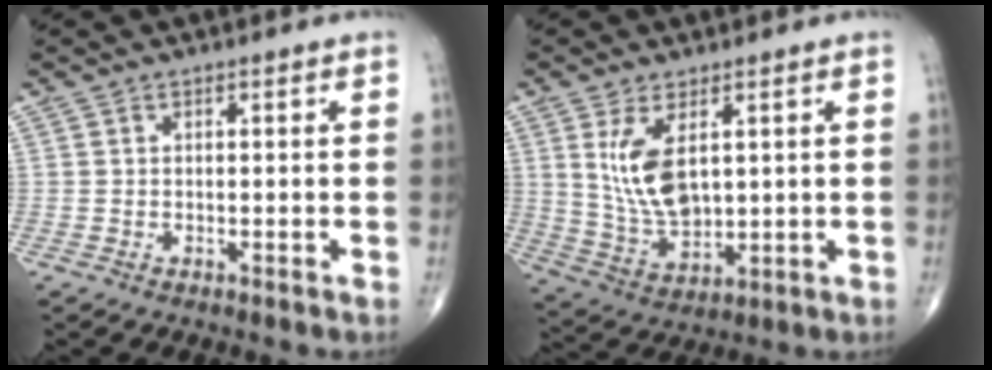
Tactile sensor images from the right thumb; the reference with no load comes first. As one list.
[{"total": 10.1, "force": [2.9, 5.1, 8.2], "torque": [-0.152, -0.020, 0.071]}]